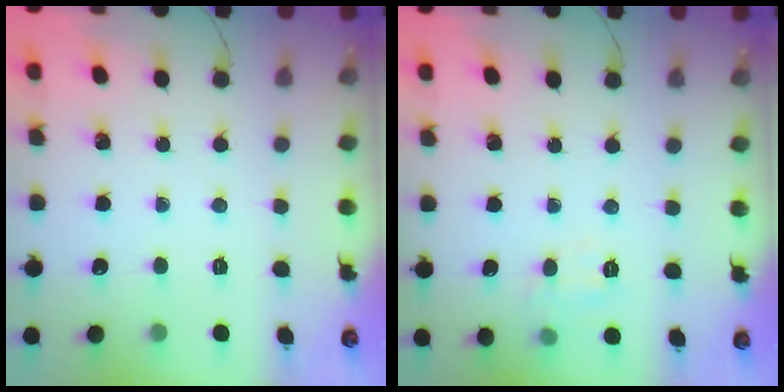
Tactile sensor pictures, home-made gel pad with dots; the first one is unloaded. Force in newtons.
{"total": 7.1, "press": 6.9, "slide": 1.7}